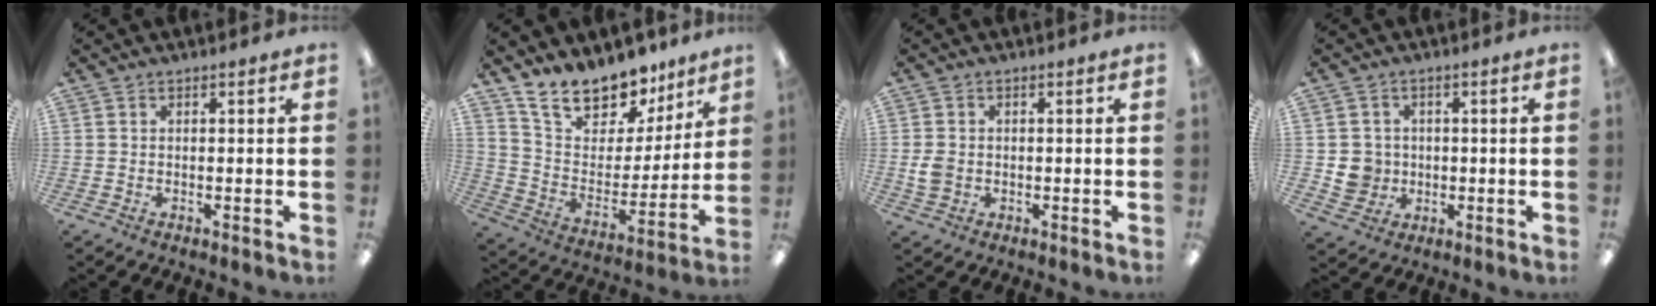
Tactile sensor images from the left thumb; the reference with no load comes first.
{"total": 16.5, "force": [14.2, 7.2, 4.5], "torque": [-0.095, -0.112, 0.260]}
{"total": 3.5, "force": [-0.3, 2.9, 2.0], "torque": [-0.026, 0.004, -0.004]}
{"total": 5.7, "force": [-0.2, 5.5, 1.4], "torque": [-0.025, 0.008, -0.002]}